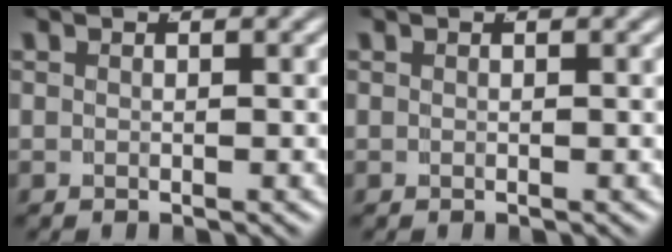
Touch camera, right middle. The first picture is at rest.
{"total": 0.0}